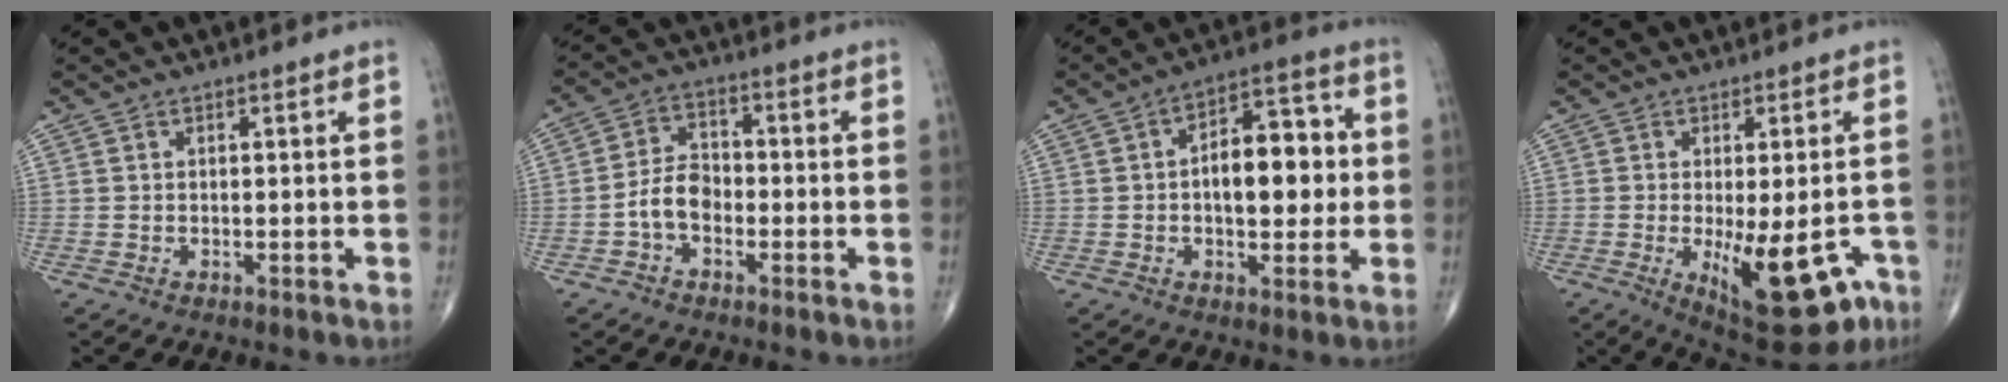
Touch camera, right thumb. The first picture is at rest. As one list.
[{"total": 6.0, "force": [-2.2, 3.9, 4.0], "torque": [-0.063, 0.027, -0.050]}, {"total": 12.7, "force": [0.2, 6.7, 10.8], "torque": [-0.126, 0.025, -0.002]}, {"total": 14.8, "force": [-5.7, 5.9, 12.3], "torque": [-0.131, -0.001, -0.062]}]